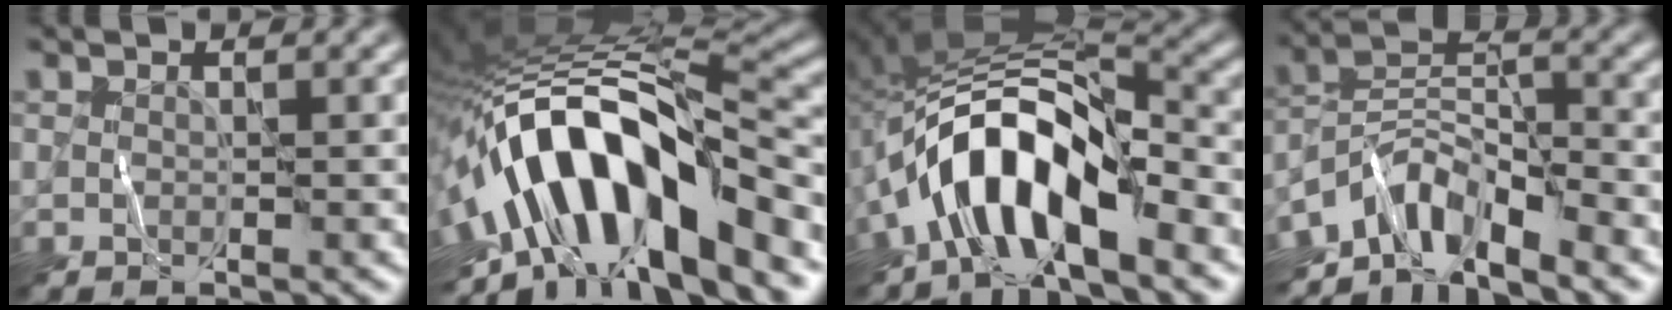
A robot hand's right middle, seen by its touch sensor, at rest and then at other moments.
{"total": 14.3, "force": [-4.2, 5.7, 12.4], "torque": [-0.190, 0.026, -0.076]}
{"total": 9.6, "force": [-4.2, 3.8, 7.7], "torque": [-0.134, 0.014, -0.081]}
{"total": 6.3, "force": [-5.0, 2.2, 3.2], "torque": [-0.043, 0.001, -0.108]}